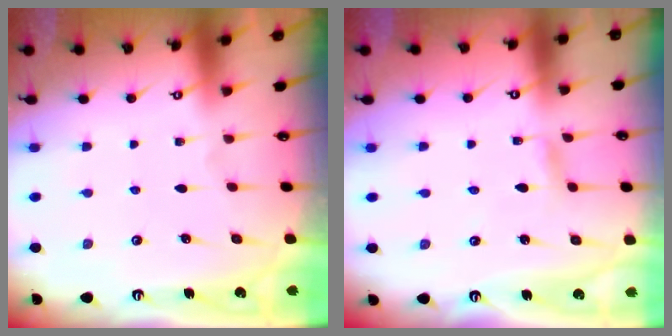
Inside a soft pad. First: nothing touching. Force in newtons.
{"total": 2.2, "press": 2.2, "slide": 0.2}